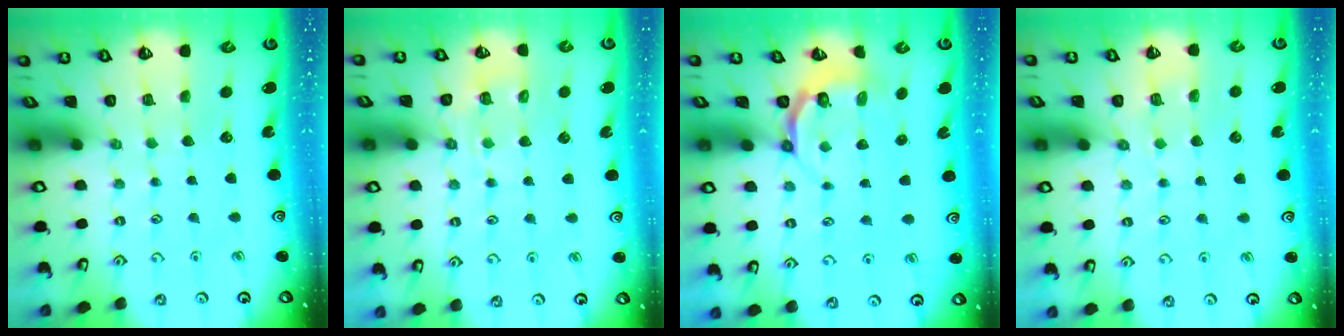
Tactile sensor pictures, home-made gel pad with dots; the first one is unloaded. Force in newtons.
{"total": 6.7, "press": 6.7, "slide": 0.8}
{"total": 4.5, "press": 3.7, "slide": 2.6}
{"total": 5.9, "press": 5.8, "slide": 1.0}